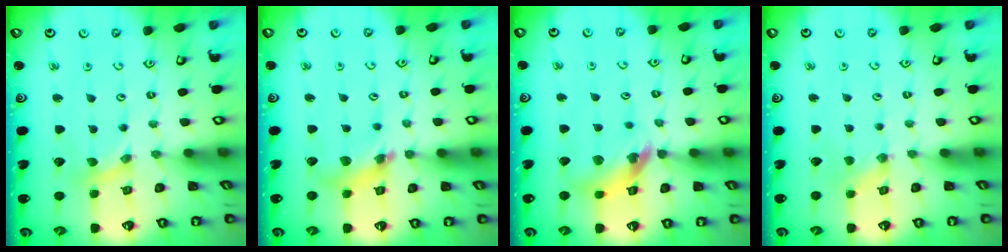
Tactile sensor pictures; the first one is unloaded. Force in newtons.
{"total": 10.9, "press": 10.8, "slide": 1.4}
{"total": 13.1, "press": 13.0, "slide": 1.7}
{"total": 0.8, "press": 0.8, "slide": 0.1}